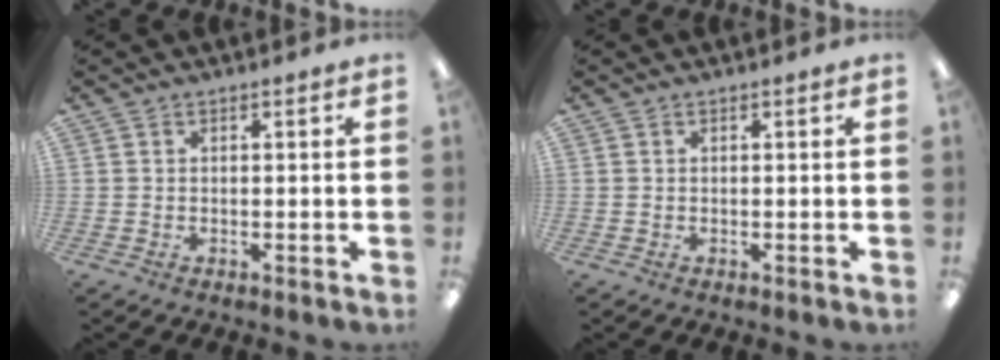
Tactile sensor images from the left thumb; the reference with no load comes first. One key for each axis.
{"total": 0.0}